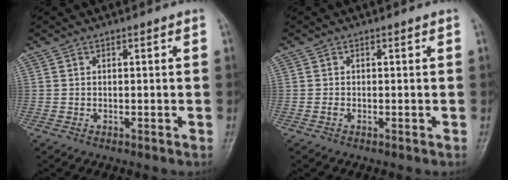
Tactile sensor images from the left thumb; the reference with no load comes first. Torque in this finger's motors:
{"motor_torque": [-0.27, 0.11, 0.04, 0.02, -0.05]}